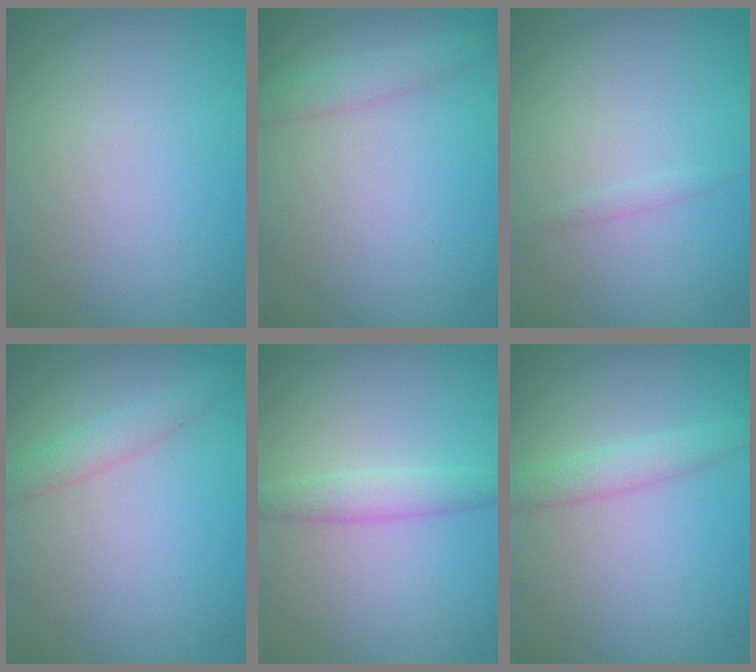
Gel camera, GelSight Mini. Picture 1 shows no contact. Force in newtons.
{"total": 1.9, "press": 1.9, "slide": 0.1}
{"total": 0.6, "press": 0.6, "slide": 0.0}
{"total": 1.9, "press": 1.9, "slide": 0.2}
{"total": 2.2, "press": 2.2, "slide": 0.0}
{"total": 2.2, "press": 2.2, "slide": 0.1}